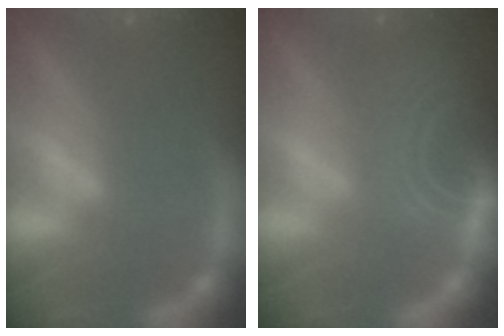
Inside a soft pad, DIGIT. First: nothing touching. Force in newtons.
{"total": 7.6}